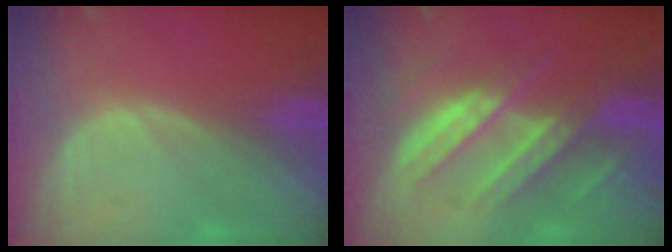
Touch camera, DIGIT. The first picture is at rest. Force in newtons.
{"total": 8.1, "press": 8.1, "slide": 0.4}